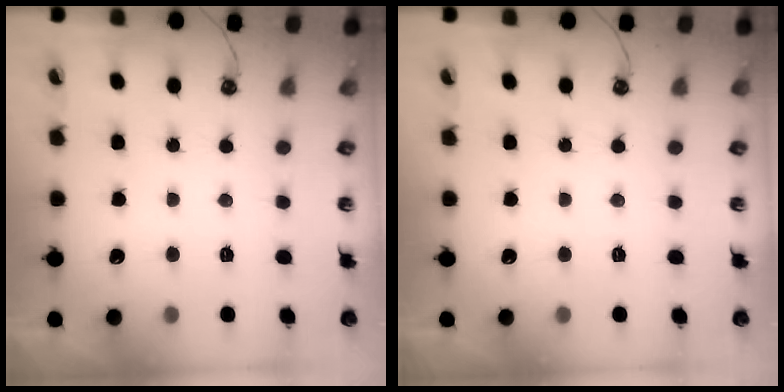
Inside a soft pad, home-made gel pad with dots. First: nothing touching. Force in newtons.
{"total": 0.0}